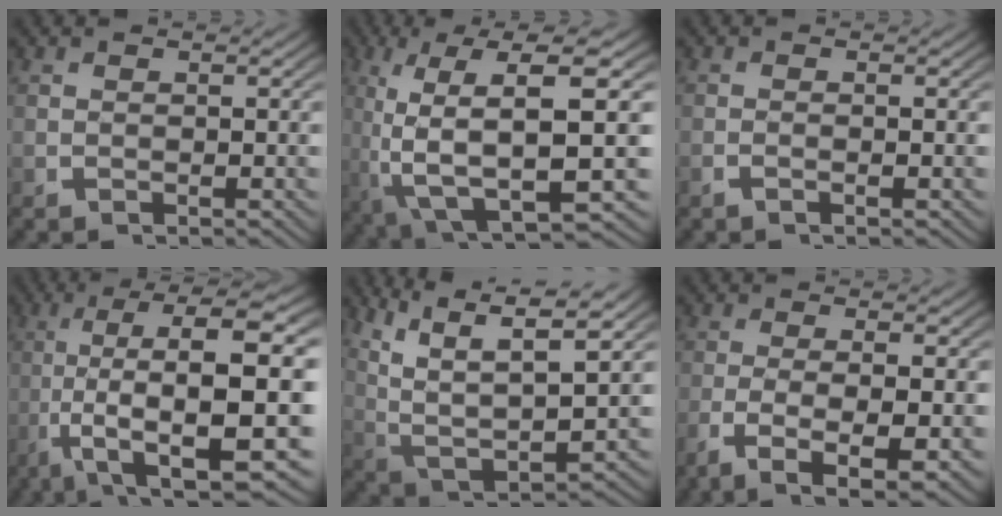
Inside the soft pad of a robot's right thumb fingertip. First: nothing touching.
{"total": 15.5, "force": [-3.0, 8.6, 12.6], "torque": [-0.263, -0.050, -0.024]}
{"total": 0.7, "force": [-0.5, 0.0, 0.6], "torque": [-0.014, 0.002, -0.011]}
{"total": 17.6, "force": [-2.3, 8.8, 15.1], "torque": [-0.285, -0.053, -0.003]}
{"total": 13.0, "force": [1.6, 8.8, 9.4], "torque": [-0.207, -0.046, 0.040]}
{"total": 7.1, "force": [-2.6, 2.7, 6.0], "torque": [-0.124, -0.026, -0.027]}